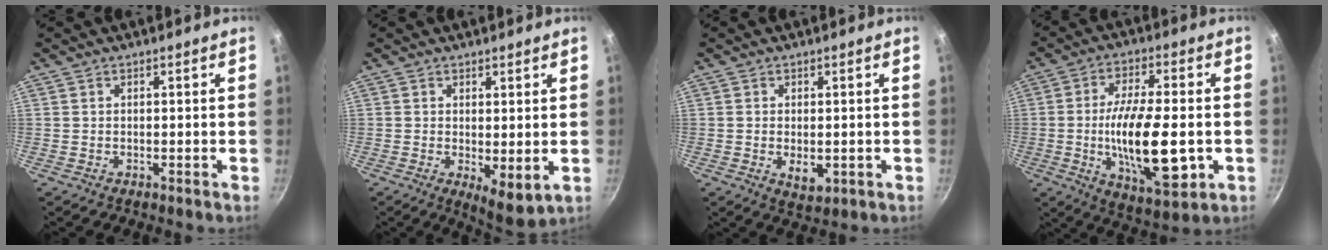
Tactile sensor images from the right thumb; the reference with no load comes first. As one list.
[{"total": 6.0, "force": [0.1, 2.5, 5.5], "torque": [-0.073, -0.024, 0.007]}, {"total": 4.0, "force": [-0.6, 2.3, 3.2], "torque": [-0.049, -0.010, -0.003]}, {"total": 18.4, "force": [-2.9, 6.8, 16.9], "torque": [-0.281, 0.003, -0.047]}]